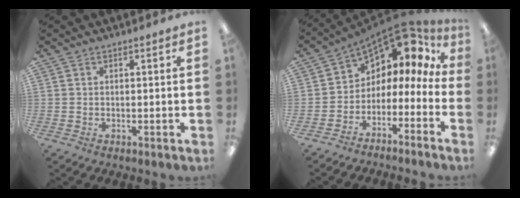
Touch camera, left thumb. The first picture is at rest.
{"total": 5.8, "force": [4.3, 3.1, 2.1], "torque": [-0.053, -0.051, 0.074]}